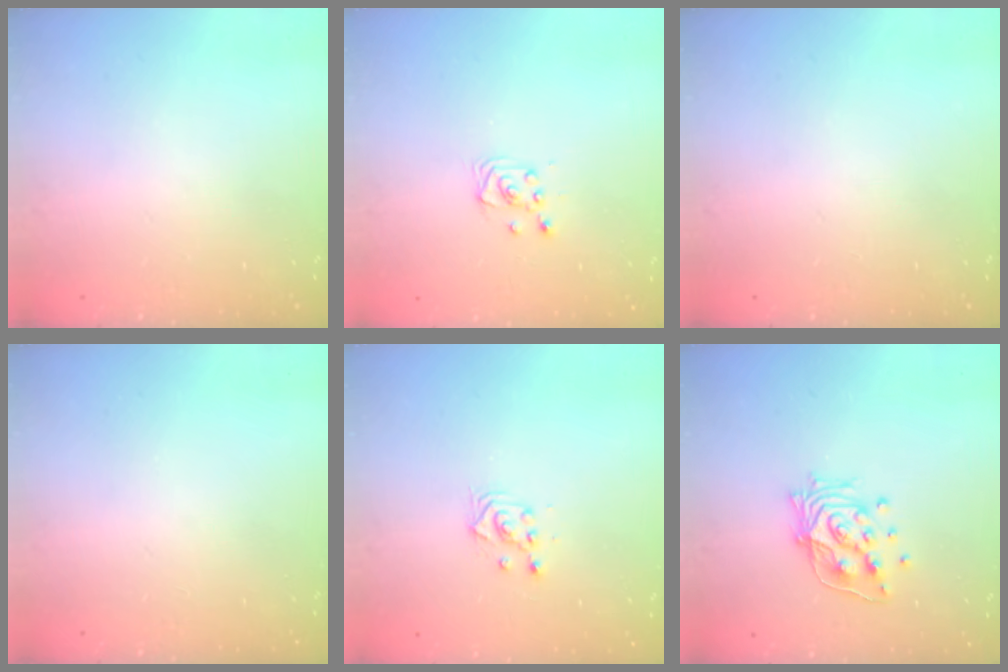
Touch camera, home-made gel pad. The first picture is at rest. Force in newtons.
{"total": 2.9, "press": 2.9, "slide": 0.4}
{"total": 0.0}
{"total": 0.0}
{"total": 2.3, "press": 2.3, "slide": 0.2}
{"total": 13.7, "press": 13.4, "slide": 3.0}